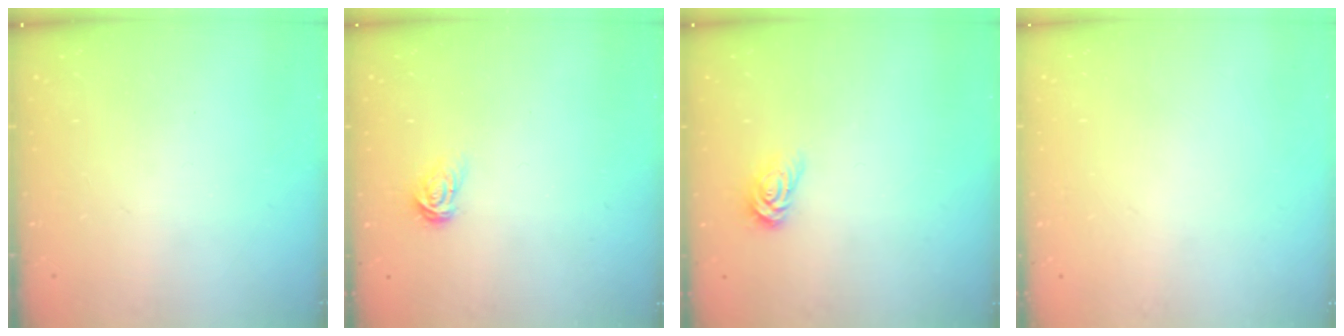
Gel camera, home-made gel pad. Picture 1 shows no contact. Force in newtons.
{"total": 3.3, "press": 3.2, "slide": 0.4}
{"total": 3.5, "press": 3.5, "slide": 0.3}
{"total": 0.0}